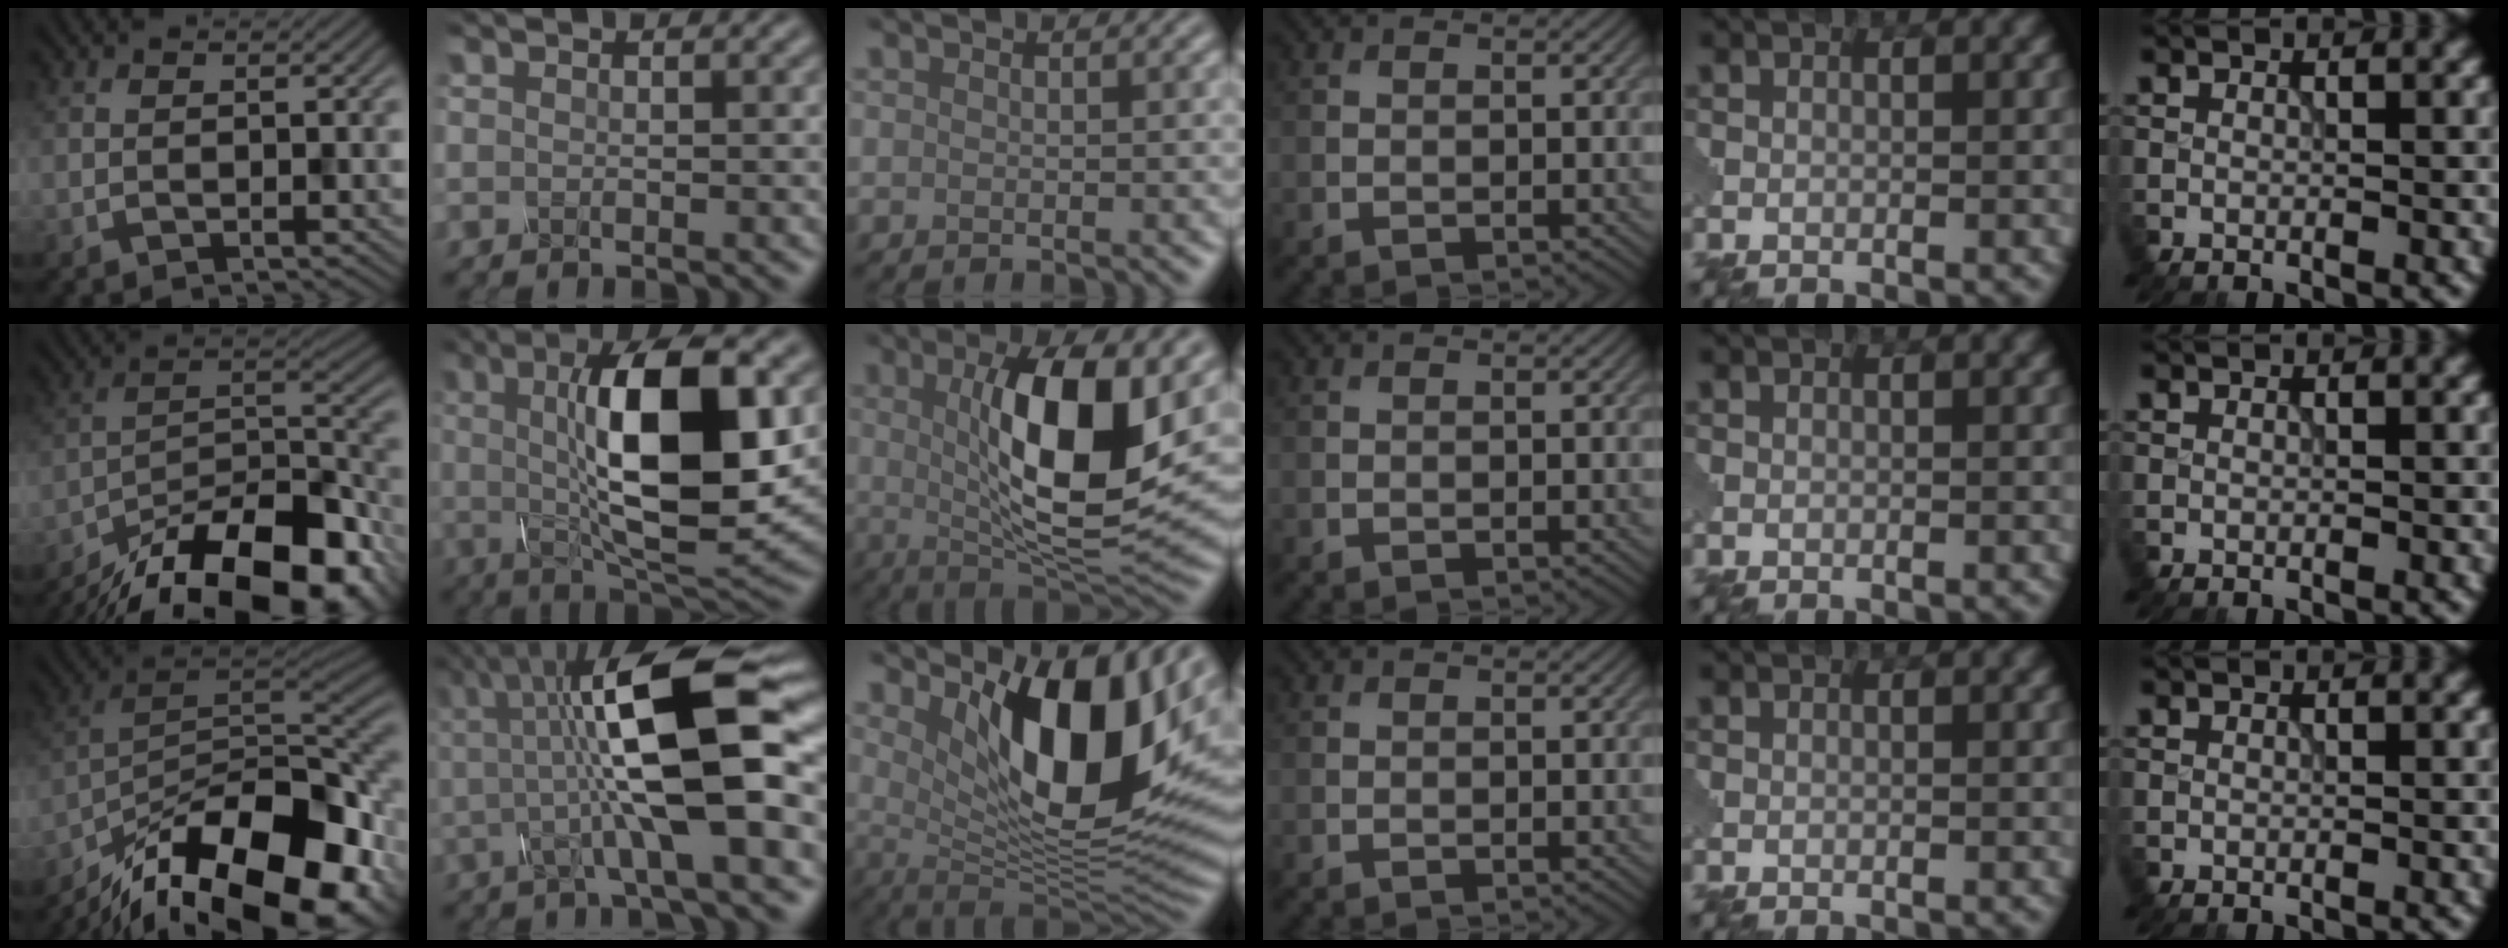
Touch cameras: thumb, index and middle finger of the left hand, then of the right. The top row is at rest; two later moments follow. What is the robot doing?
{"motion": "assemble", "object": "glue stick"}